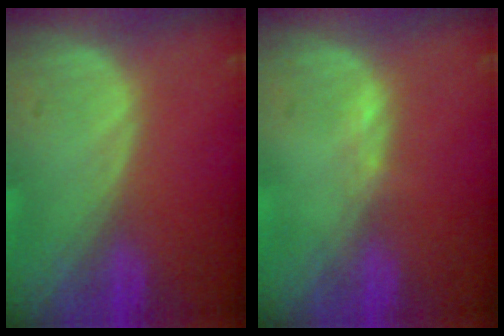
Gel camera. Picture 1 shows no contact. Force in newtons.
{"total": 0.6, "press": 0.5, "slide": 0.4}